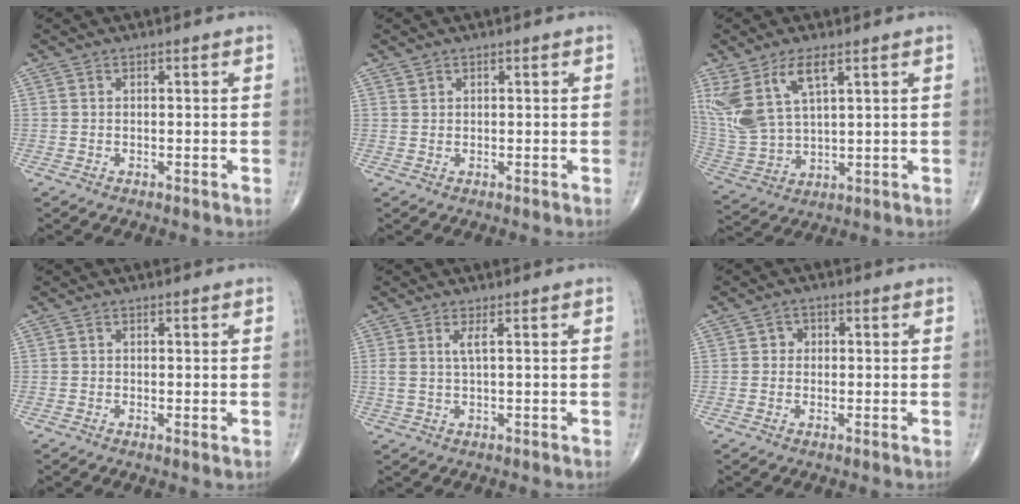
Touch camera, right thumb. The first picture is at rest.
{"total": 0.8, "force": [0.6, 0.6, 0.1], "torque": [0.008, -0.004, 0.008]}
{"total": 13.2, "force": [6.3, 5.6, 10.1], "torque": [-0.223, -0.018, 0.140]}
{"total": 0.7, "force": [0.0, 0.2, 0.7], "torque": [-0.016, -0.005, -0.001]}
{"total": 2.5, "force": [0.8, 0.2, 2.3], "torque": [-0.060, -0.001, 0.023]}
{"total": 2.3, "force": [0.2, 2.0, 1.0], "torque": [-0.001, 0.005, -0.001]}